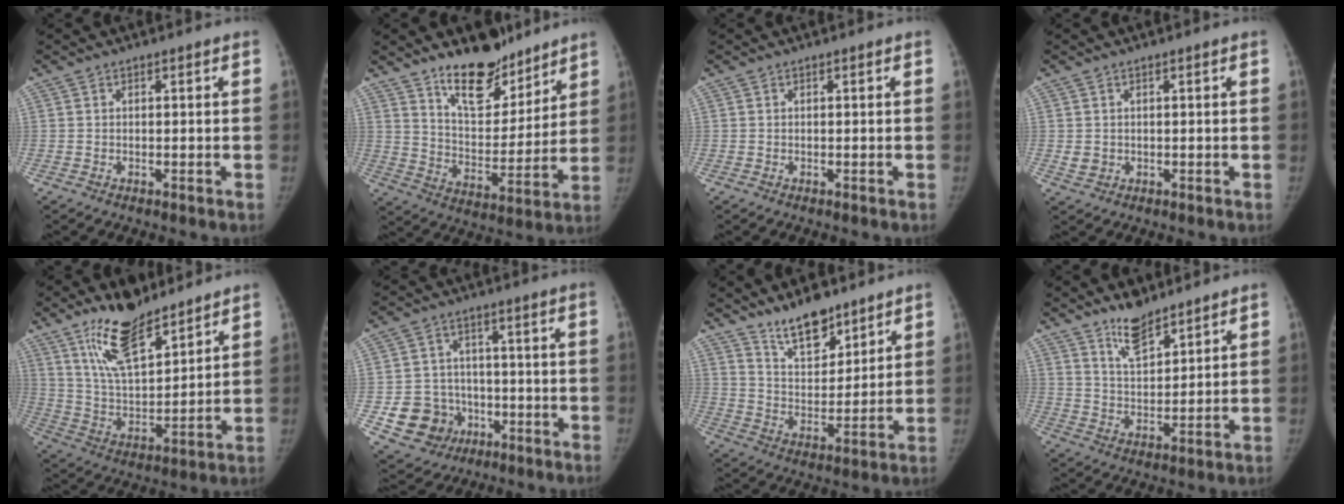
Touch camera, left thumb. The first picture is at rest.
{"total": 15.2, "force": [11.6, 6.7, 7.2], "torque": [-0.067, -0.089, 0.197]}
{"total": 0.0}
{"total": 1.8, "force": [0.3, 1.6, 0.8], "torque": [-0.011, -0.004, 0.013]}
{"total": 14.9, "force": [10.5, 5.5, 9.1], "torque": [-0.134, -0.065, 0.200]}
{"total": 10.4, "force": [-3.3, 9.4, 2.9], "torque": [-0.034, 0.023, -0.042]}
{"total": 10.7, "force": [8.4, 4.2, 5.0], "torque": [-0.056, -0.067, 0.157]}
{"total": 7.5, "force": [6.0, 2.7, 3.6], "torque": [-0.042, -0.051, 0.111]}